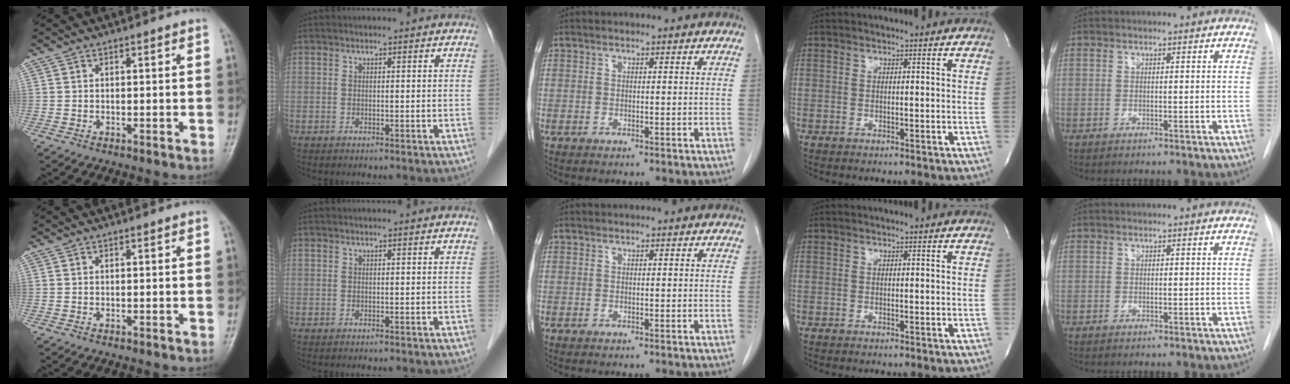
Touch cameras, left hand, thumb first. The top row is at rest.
{}